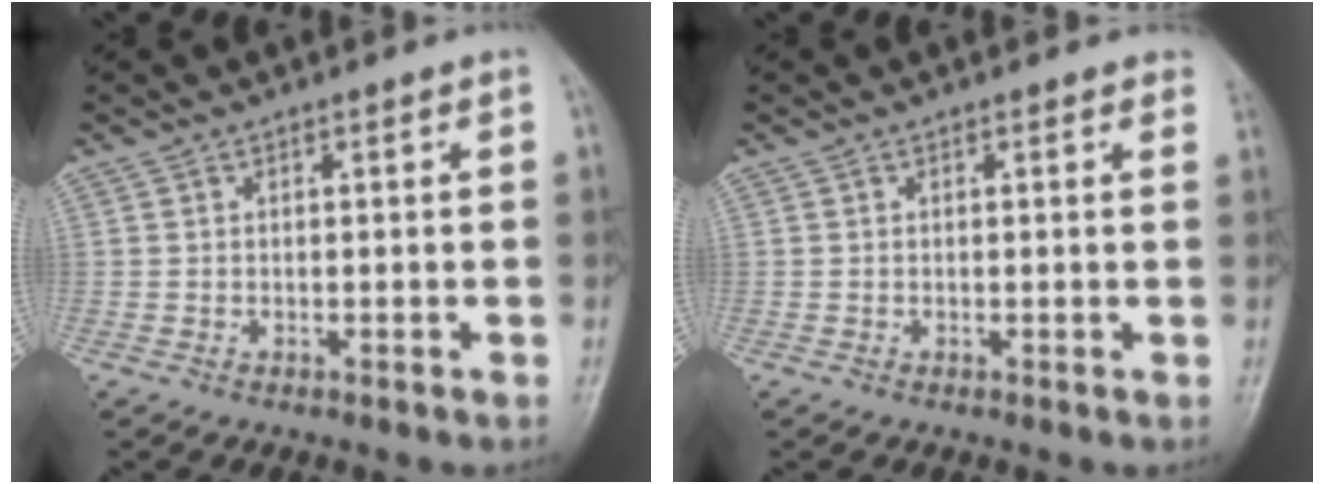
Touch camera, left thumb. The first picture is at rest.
{"total": 0.9, "force": [0.8, 0.3, 0.4], "torque": [0.000, -0.002, -0.001]}